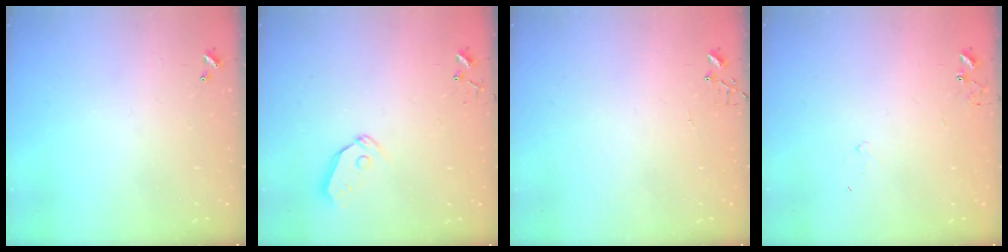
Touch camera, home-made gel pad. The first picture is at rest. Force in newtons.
{"total": 6.0, "press": 6.0, "slide": 0.5}
{"total": 3.9, "press": 3.9, "slide": 0.4}
{"total": 7.4, "press": 7.4, "slide": 0.5}